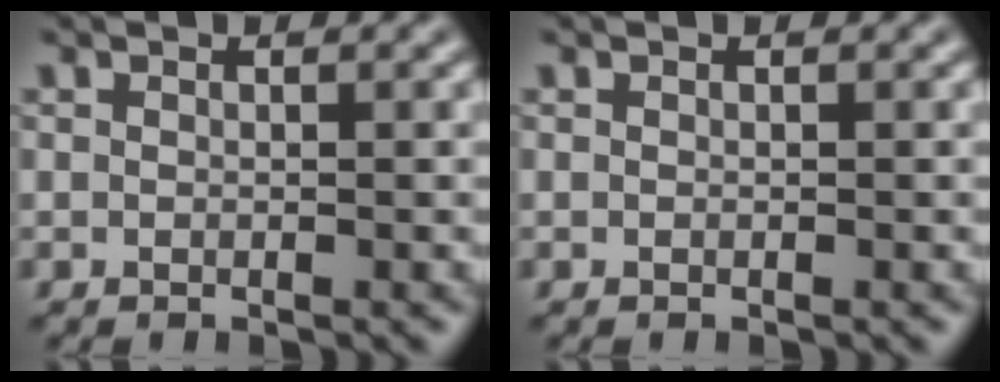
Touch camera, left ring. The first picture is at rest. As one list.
[{"total": 0.0}]